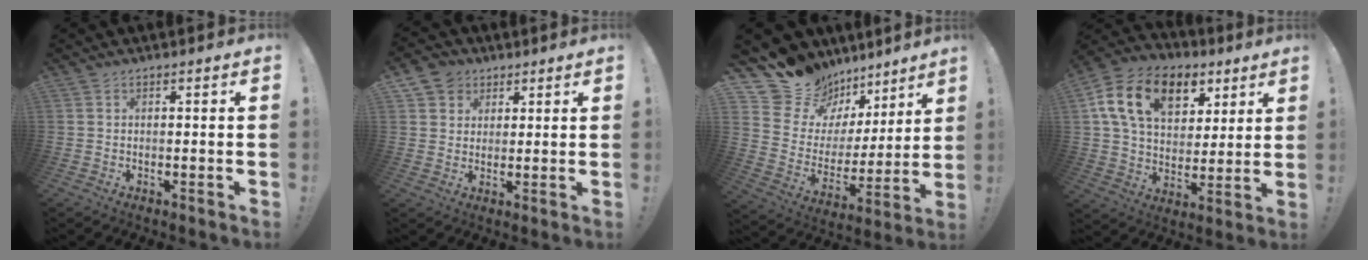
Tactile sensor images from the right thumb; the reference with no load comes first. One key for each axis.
{"total": 6.0, "fx": 3.1, "fy": 5.0, "fz": 1.0, "tx": -0.022, "ty": -0.015, "tz": 0.063}
{"total": 14.6, "fx": 12.3, "fy": 7.6, "fz": 1.3, "tx": -0.035, "ty": -0.110, "tz": 0.241}
{"total": 18.3, "fx": 8.3, "fy": 12.2, "fz": 10.8, "tx": -0.177, "ty": -0.022, "tz": 0.152}